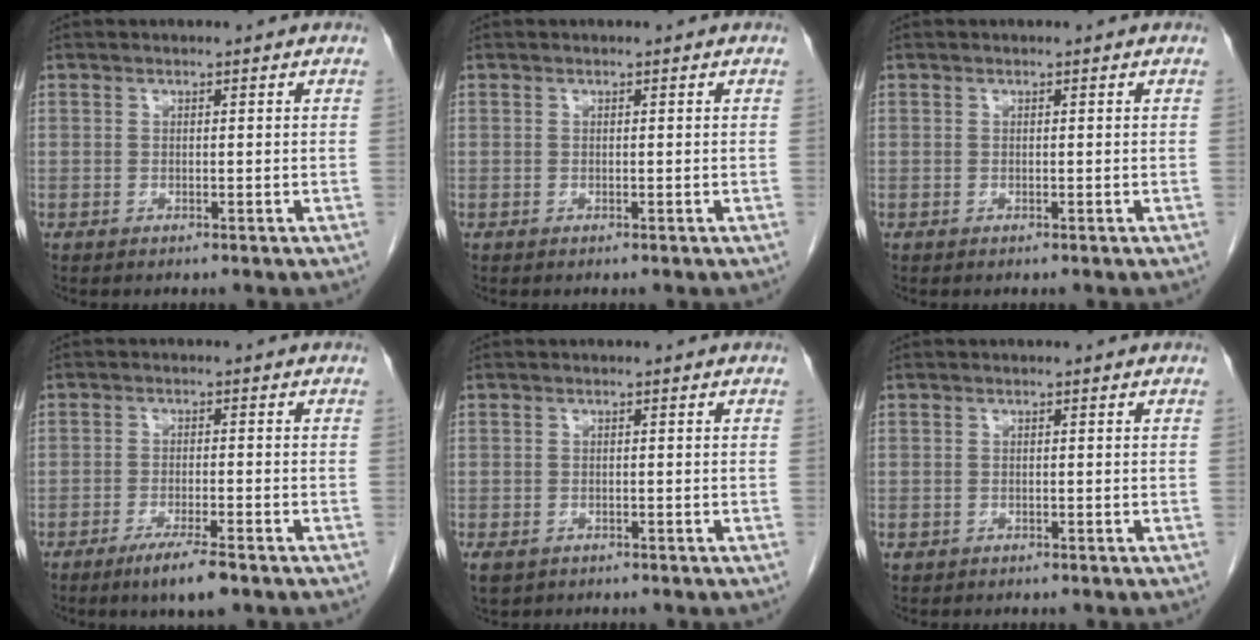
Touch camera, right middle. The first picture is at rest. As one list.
[{"total": 0.0}, {"total": 0.0}, {"total": 5.5, "force": [-3.7, 0.4, 4.1], "torque": [-0.077, -0.012, -0.062]}, {"total": 2.3, "force": [-1.5, 1.5, 0.9], "torque": [-0.022, -0.003, -0.019]}, {"total": 0.7, "force": [-0.4, 0.6, 0.1], "torque": [-0.007, 0.003, -0.006]}]